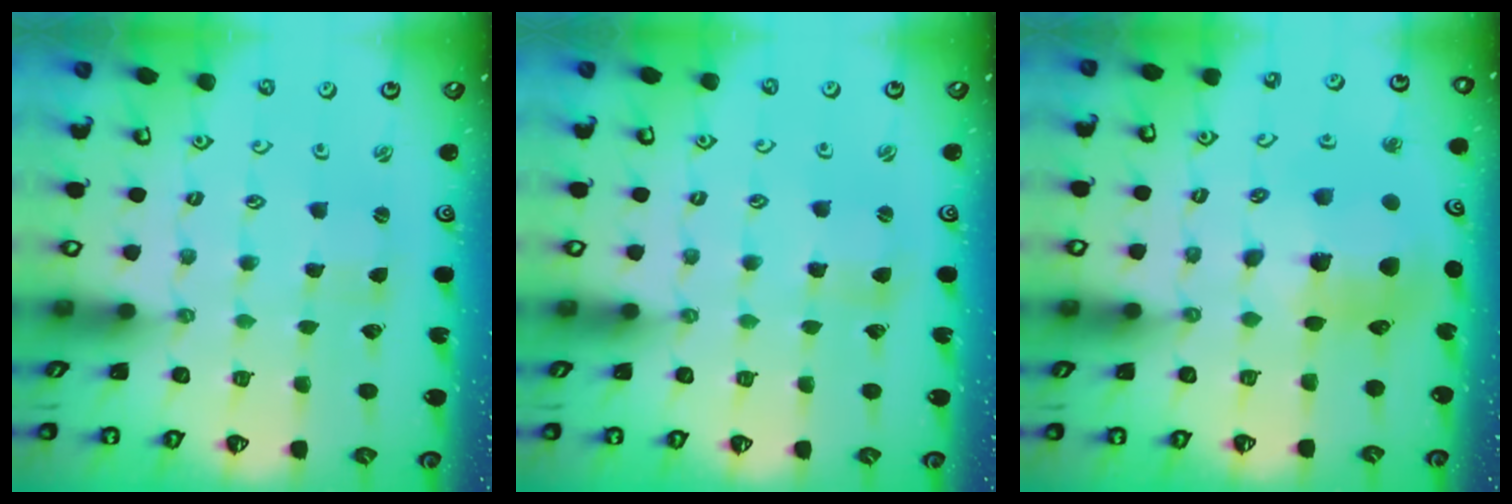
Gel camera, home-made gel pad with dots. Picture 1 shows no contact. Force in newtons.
{"total": 2.2, "press": 2.2, "slide": 0.3}
{"total": 14.2, "press": 14.1, "slide": 2.0}